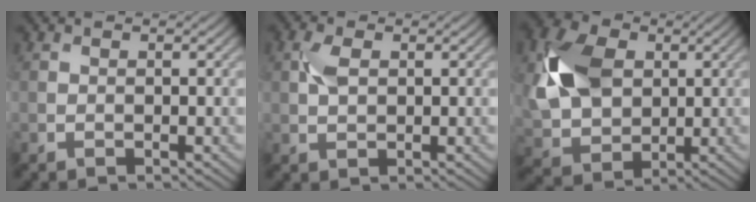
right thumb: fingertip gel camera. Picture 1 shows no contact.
{"total": 2.8, "force": [0.7, 1.7, 2.1], "torque": [-0.053, 0.004, 0.013]}
{"total": 11.4, "force": [2.3, 8.2, 7.5], "torque": [-0.201, 0.010, 0.039]}